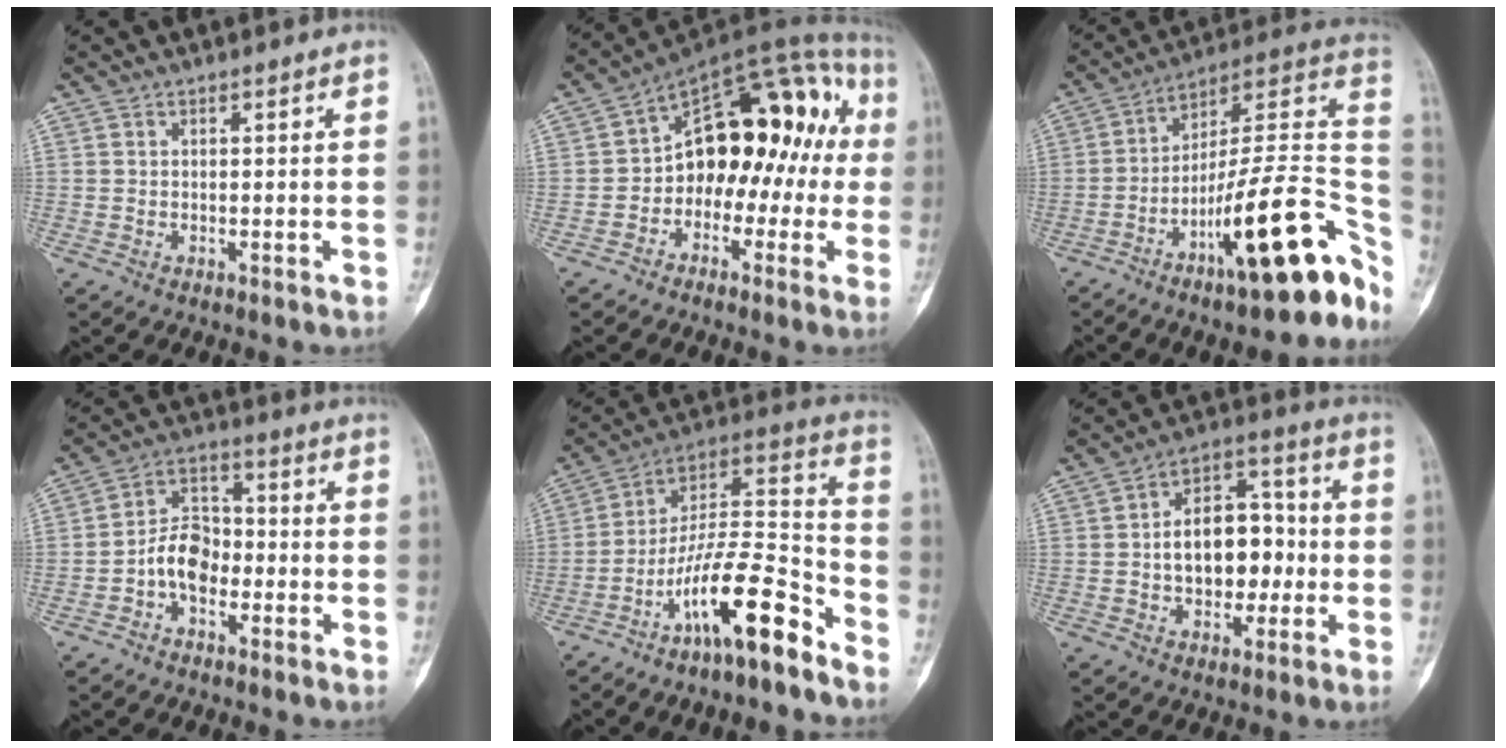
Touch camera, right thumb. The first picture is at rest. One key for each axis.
{"total": 19.0, "fx": -1.0, "fy": 12.2, "fz": 14.5, "tx": -0.145, "ty": 0.068, "tz": -0.026}
{"total": 25.0, "fx": -11.0, "fy": 6.6, "fz": 21.5, "tx": -0.240, "ty": 0.076, "tz": -0.166}
{"total": 8.1, "fx": -2.6, "fy": 5.6, "fz": 5.3, "tx": -0.076, "ty": 0.035, "tz": -0.061}
{"total": 16.5, "fx": -10.4, "fy": 4.0, "fz": 12.2, "tx": -0.209, "ty": 0.101, "tz": -0.185}
{"total": 13.5, "fx": -1.1, "fy": 9.0, "fz": 10.0, "tx": -0.110, "ty": 0.039, "tz": -0.020}